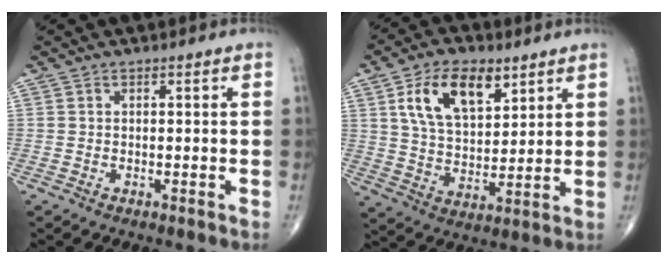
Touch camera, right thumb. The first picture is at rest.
{"total": 13.7, "force": [6.3, 7.6, 9.6], "torque": [-0.147, -0.022, 0.121]}